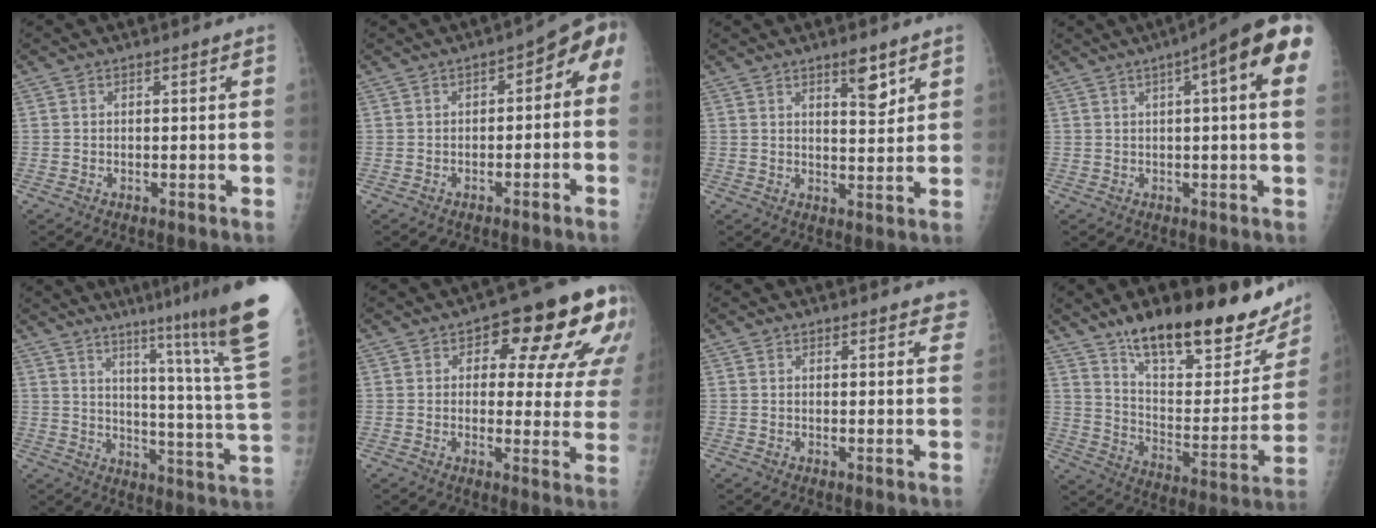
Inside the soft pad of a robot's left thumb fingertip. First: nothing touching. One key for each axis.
{"total": 6.2, "fx": -1.7, "fy": 3.6, "fz": 4.7, "tx": -0.029, "ty": 0.043, "tz": -0.031}
{"total": 5.1, "fx": 3.2, "fy": 1.6, "fz": 3.6, "tx": -0.043, "ty": -0.025, "tz": 0.051}
{"total": 14.7, "fx": 4.9, "fy": 2.9, "fz": 13.5, "tx": -0.175, "ty": 0.015, "tz": 0.054}
{"total": 24.5, "fx": 17.0, "fy": -0.5, "fz": 17.5, "tx": -0.224, "ty": -0.124, "tz": 0.230}
{"total": 16.4, "fx": 7.5, "fy": 7.5, "fz": 12.5, "tx": -0.101, "ty": -0.019, "tz": 0.090}
{"total": 5.1, "fx": 4.6, "fy": 1.8, "fz": 1.4, "tx": 0.022, "ty": -0.016, "tz": 0.042}
{"total": 27.7, "fx": 19.7, "fy": 9.1, "fz": 17.3, "tx": -0.216, "ty": -0.087, "tz": 0.297}